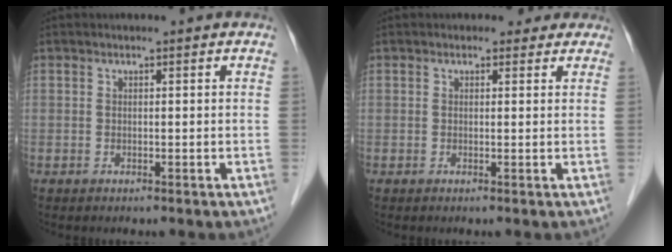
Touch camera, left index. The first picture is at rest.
{"total": 1.8, "force": [1.2, 1.3, 0.1], "torque": [0.002, 0.003, 0.006]}